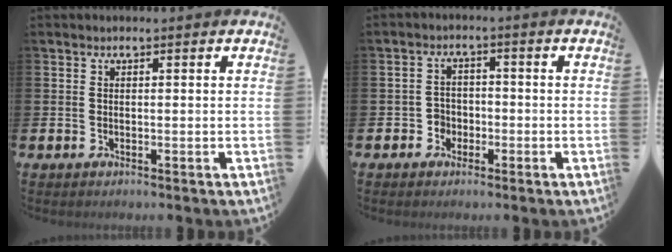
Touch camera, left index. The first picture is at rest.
{"total": 2.7, "force": [-1.5, 2.1, 0.4], "torque": [-0.022, 0.009, -0.035]}